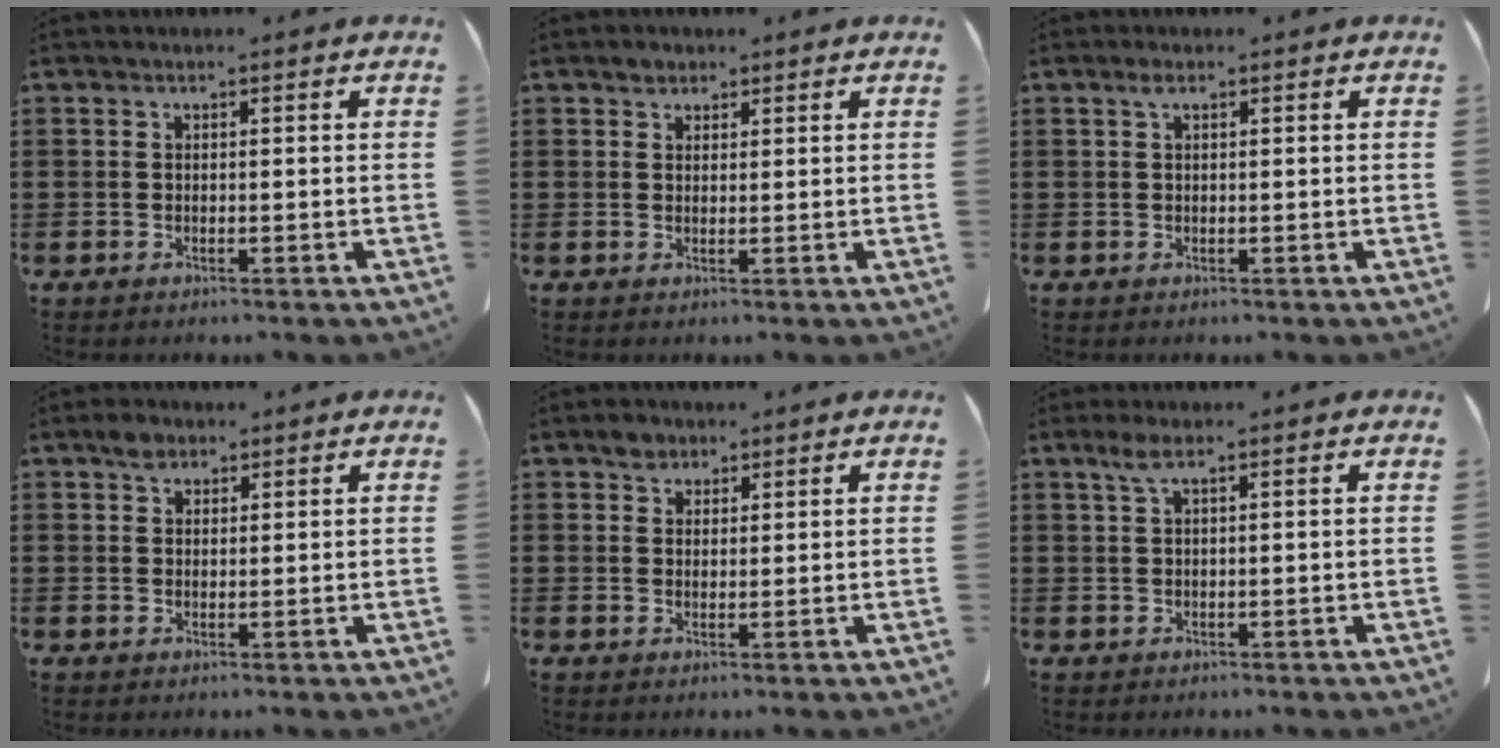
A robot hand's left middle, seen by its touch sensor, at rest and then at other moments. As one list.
[{"total": 1.5, "force": [1.2, 0.9, 0.3], "torque": [-0.001, 0.001, 0.022]}, {"total": 1.2, "force": [0.5, 0.4, 1.0], "torque": [-0.021, 0.005, 0.008]}, {"total": 2.4, "force": [1.7, 1.4, 0.9], "torque": [-0.022, 0.005, 0.031]}, {"total": 2.6, "force": [2.0, 1.6, 0.7], "torque": [-0.011, 0.003, 0.036]}, {"total": 2.2, "force": [1.0, 0.4, 1.9], "torque": [-0.041, 0.003, 0.017]}]